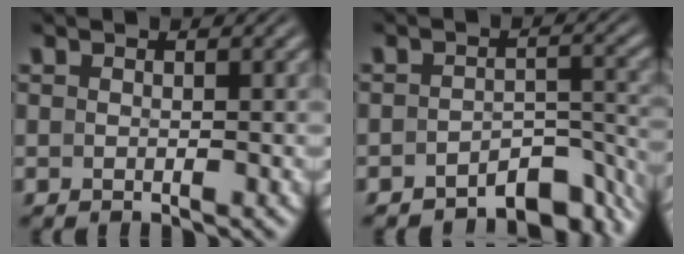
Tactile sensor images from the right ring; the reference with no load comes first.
{"total": 7.0, "force": [-6.0, 2.3, 2.8], "torque": [-0.023, -0.016, -0.085]}